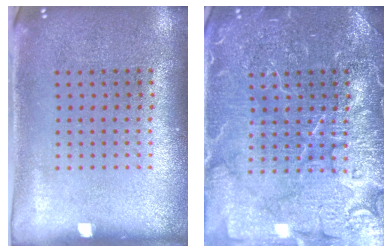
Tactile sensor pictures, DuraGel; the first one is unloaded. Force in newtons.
{"total": 7.1, "press": 7.0, "slide": 1.0}